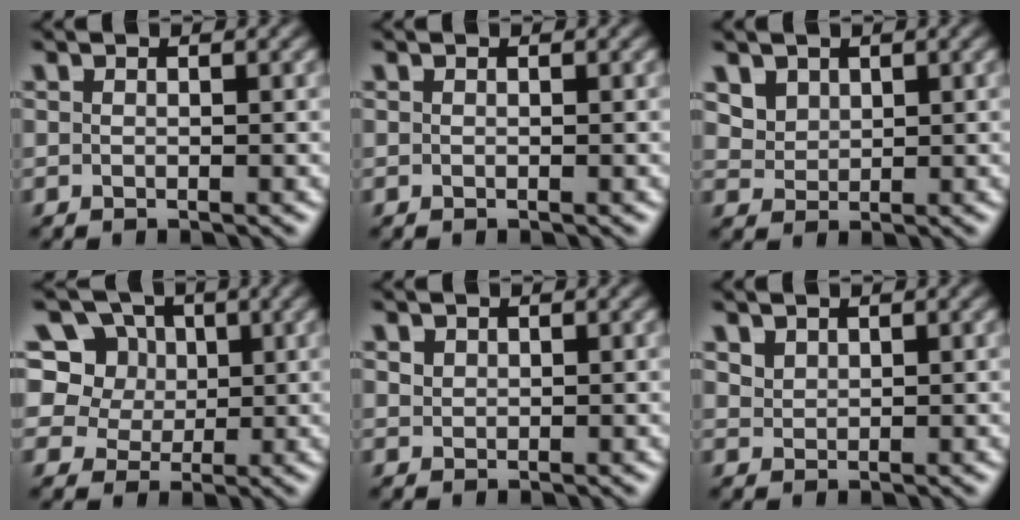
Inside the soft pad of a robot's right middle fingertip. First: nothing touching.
{"total": 0.0}
{"total": 3.1, "force": [1.9, 2.1, 1.2], "torque": [-0.039, -0.003, 0.052]}
{"total": 8.6, "force": [4.4, 6.5, 3.6], "torque": [-0.064, 0.014, 0.059]}
{"total": 0.8, "force": [0.5, 0.6, 0.2], "torque": [-0.005, -0.002, 0.012]}
{"total": 1.2, "force": [1.0, 0.7, 0.3], "torque": [-0.009, -0.002, 0.022]}